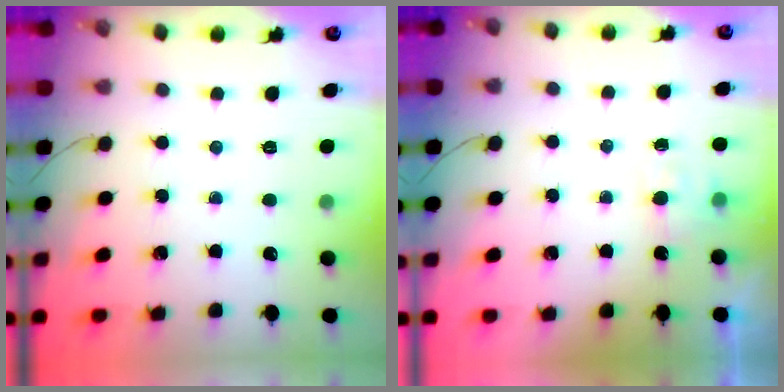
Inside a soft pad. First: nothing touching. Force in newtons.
{"total": 2.6, "press": 2.4, "slide": 1.1}